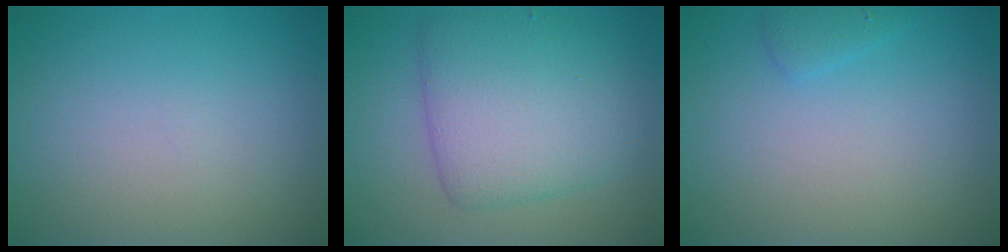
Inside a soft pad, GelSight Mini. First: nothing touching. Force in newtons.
{"total": 6.7, "press": 6.7, "slide": 0.2}
{"total": 1.0, "press": 1.0, "slide": 0.1}